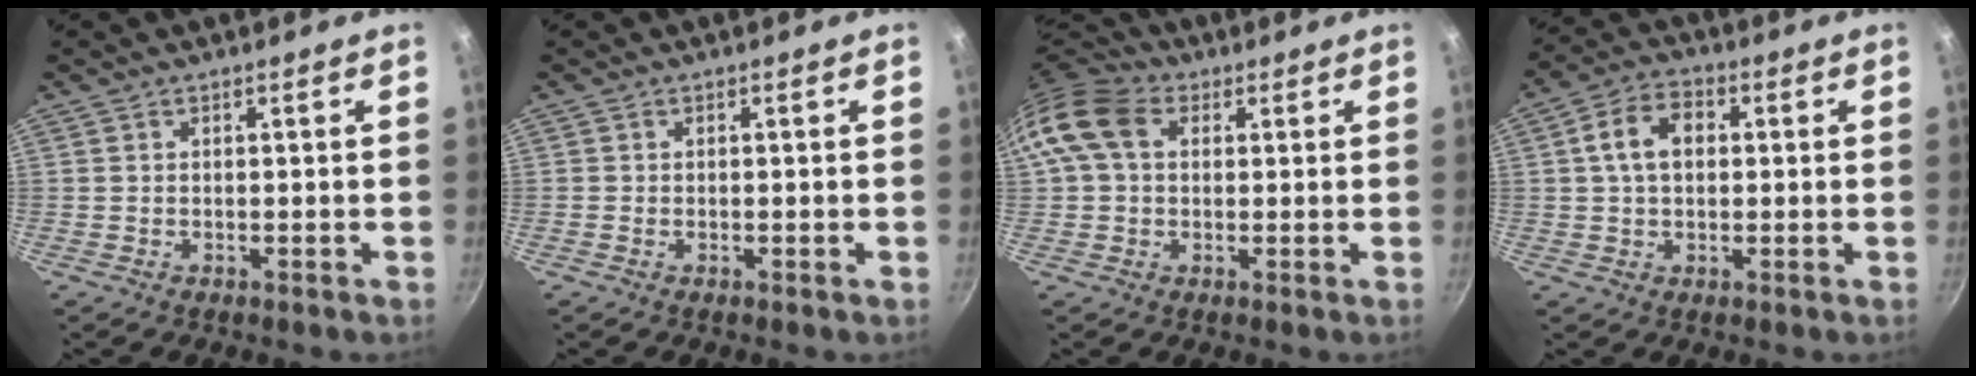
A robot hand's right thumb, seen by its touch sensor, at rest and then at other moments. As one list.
[{"total": 0.0}, {"total": 10.8, "force": [2.5, 7.9, 6.9], "torque": [-0.118, 0.021, 0.028]}, {"total": 8.2, "force": [1.2, 5.7, 5.8], "torque": [-0.082, 0.019, 0.011]}]